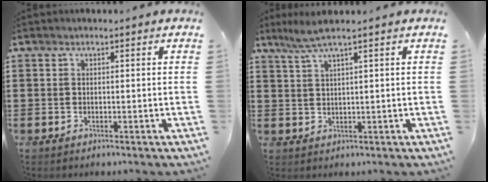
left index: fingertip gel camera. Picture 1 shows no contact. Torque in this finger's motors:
{"motor_torque": [0.19, -0.10, 0.24, 0.09]}